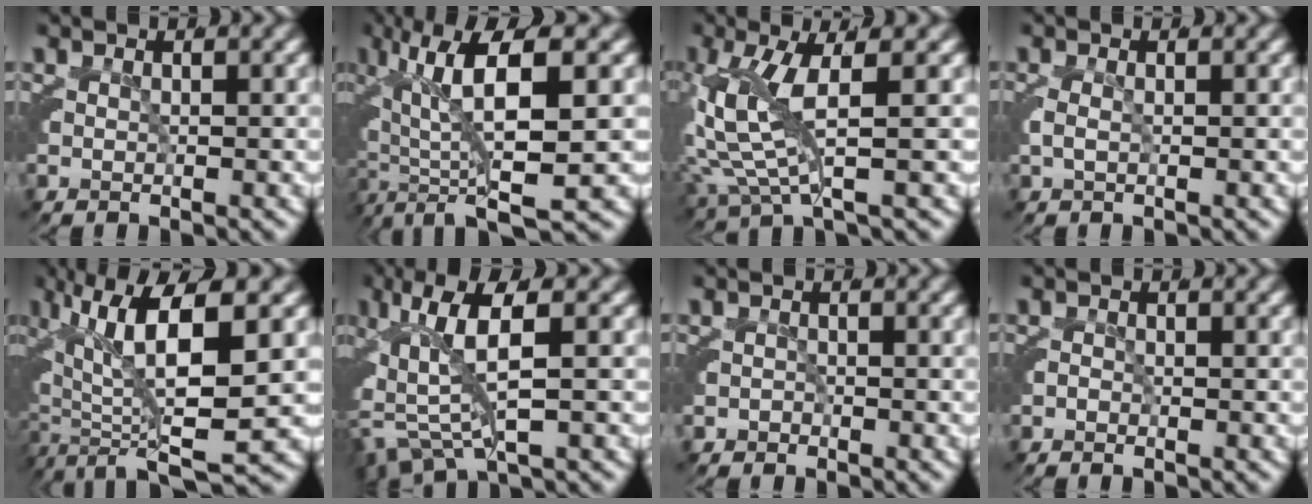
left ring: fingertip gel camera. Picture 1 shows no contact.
{"total": 8.1, "force": [-0.4, 2.5, 7.7], "torque": [-0.129, -0.003, -0.002]}
{"total": 5.4, "force": [0.3, 2.4, 4.8], "torque": [-0.116, -0.001, 0.010]}
{"total": 1.1, "force": [-0.4, 0.8, 0.7], "torque": [-0.024, -0.003, -0.006]}
{"total": 9.4, "force": [-1.4, 3.3, 8.6], "torque": [-0.148, -0.016, -0.007]}
{"total": 7.8, "force": [-0.6, 4.4, 6.5], "torque": [-0.136, -0.010, -0.001]}
{"total": 1.7, "force": [-0.6, 1.6, -0.2], "torque": [-0.006, 0.000, -0.015]}
{"total": 1.3, "force": [-0.7, 1.1, 0.1], "torque": [-0.004, 0.004, -0.019]}